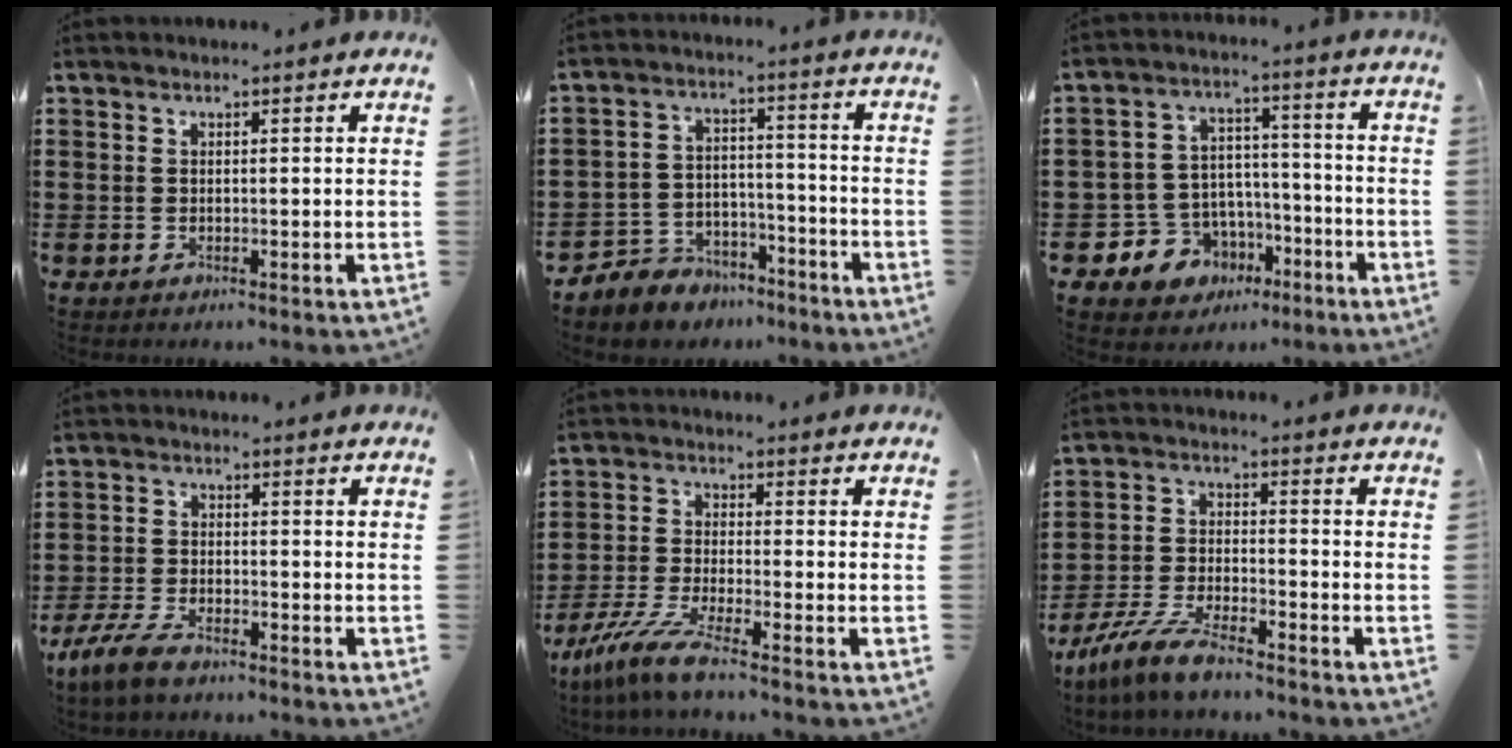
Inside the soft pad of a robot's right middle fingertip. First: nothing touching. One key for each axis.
{"total": 5.3, "fx": -4.8, "fy": 2.4, "fz": -0.3, "tx": -0.008, "ty": 0.016, "tz": -0.099}
{"total": 7.1, "fx": -4.0, "fy": 5.9, "fz": 0.5, "tx": -0.040, "ty": 0.014, "tz": -0.073}
{"total": 5.1, "fx": -4.0, "fy": 1.7, "fz": 2.7, "tx": -0.080, "ty": -0.005, "tz": -0.085}
{"total": 6.6, "fx": -5.3, "fy": 0.1, "fz": 3.9, "tx": -0.097, "ty": -0.019, "tz": -0.107}
{"total": 7.3, "fx": -6.3, "fy": 1.0, "fz": 3.5, "tx": -0.086, "ty": -0.002, "tz": -0.126}